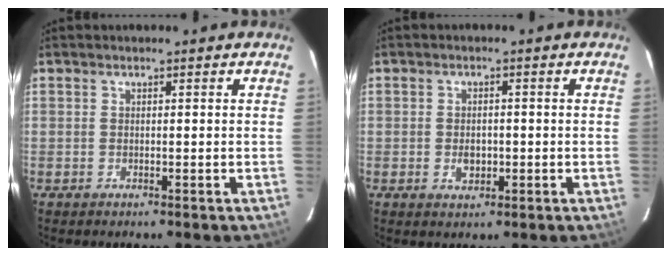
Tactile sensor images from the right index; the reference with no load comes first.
{"total": 3.1, "force": [-0.6, 2.3, 2.0], "torque": [-0.033, 0.002, -0.007]}